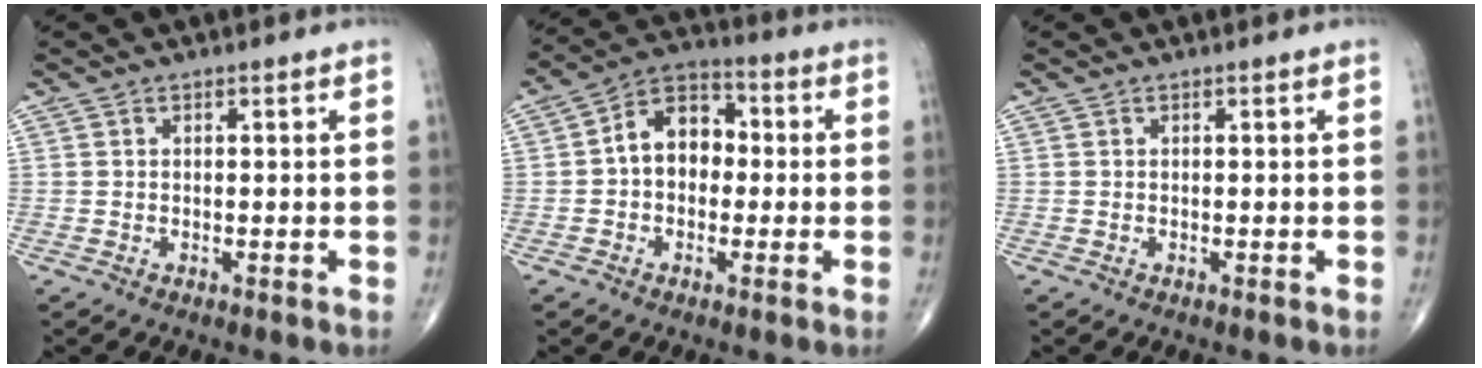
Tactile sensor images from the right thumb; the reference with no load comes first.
{"total": 9.4, "force": [0.1, 6.8, 6.4], "torque": [-0.077, 0.032, -0.013]}
{"total": 0.0}